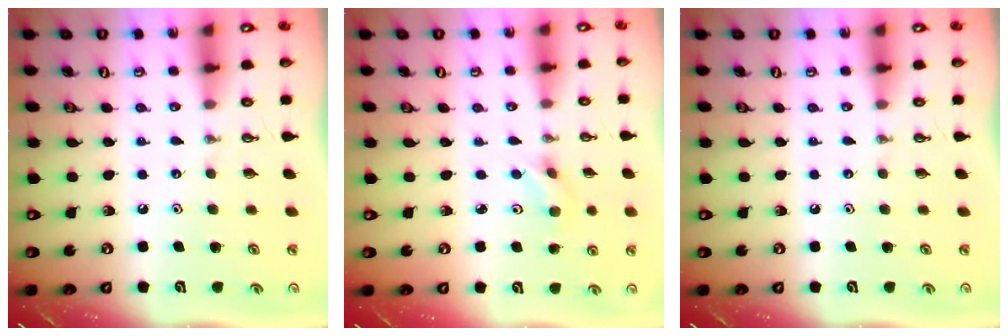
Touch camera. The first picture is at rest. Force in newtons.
{"total": 3.4, "press": 3.3, "slide": 0.9}
{"total": 0.0}